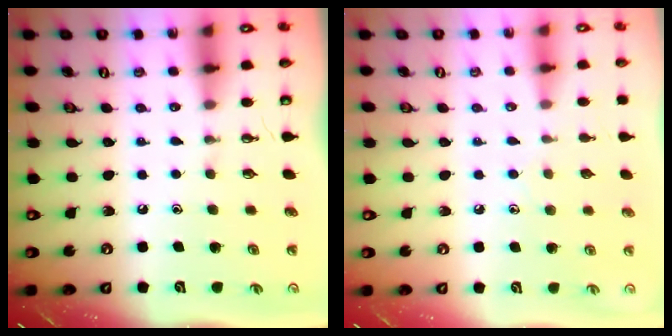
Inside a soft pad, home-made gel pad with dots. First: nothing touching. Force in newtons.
{"total": 5.7, "press": 5.7, "slide": 0.5}